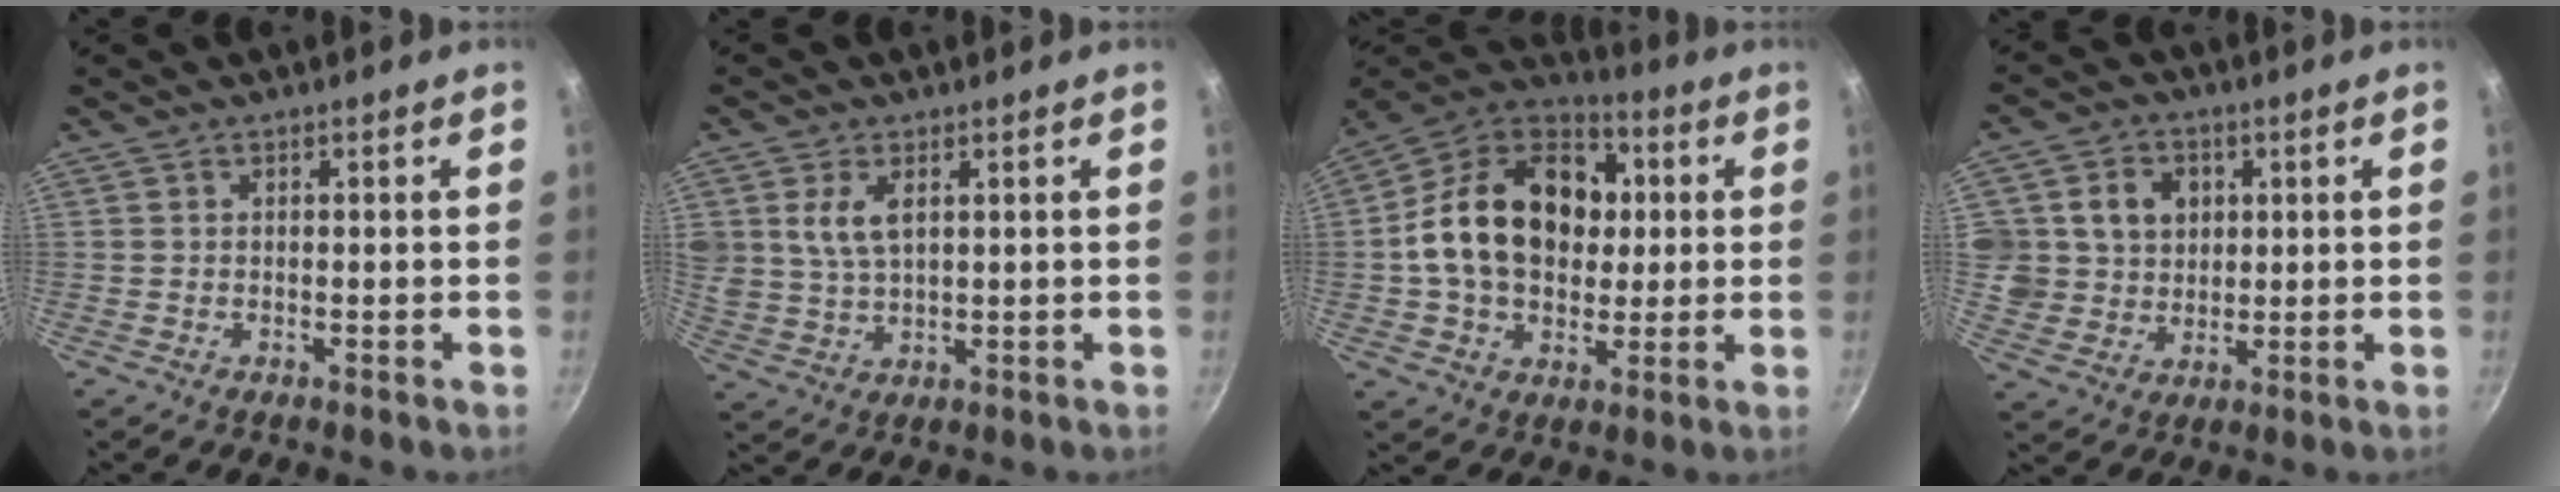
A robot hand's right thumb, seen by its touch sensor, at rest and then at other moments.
{"total": 6.3, "force": [2.2, 3.7, 4.6], "torque": [-0.084, -0.013, 0.047]}
{"total": 22.5, "force": [2.4, 16.3, 15.3], "torque": [-0.229, 0.027, 0.029]}
{"total": 10.3, "force": [2.4, 9.2, 3.9], "torque": [-0.046, -0.005, 0.041]}